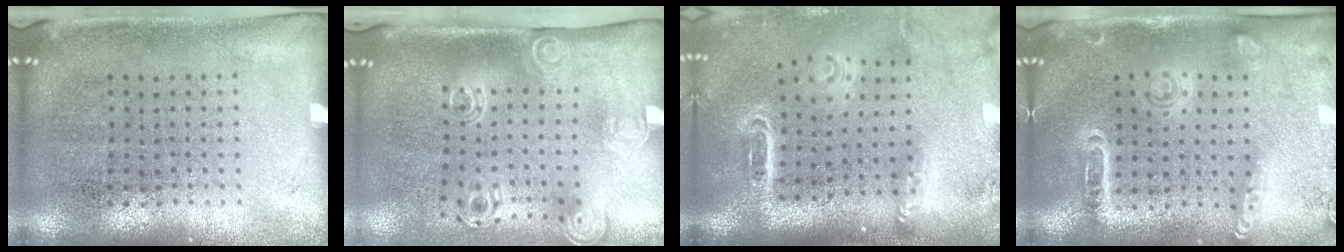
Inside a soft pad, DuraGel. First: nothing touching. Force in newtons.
{"total": 2.1, "press": 1.4, "slide": 1.6}
{"total": 2.8, "press": 2.0, "slide": 1.9}
{"total": 1.5, "press": 1.4, "slide": 0.4}